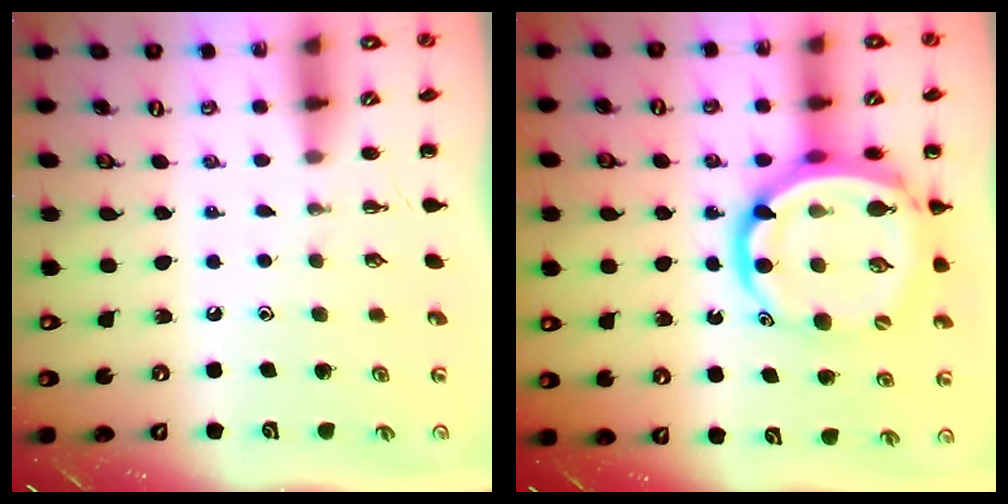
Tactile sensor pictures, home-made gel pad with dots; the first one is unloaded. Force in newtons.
{"total": 17.1, "press": 16.4, "slide": 4.6}